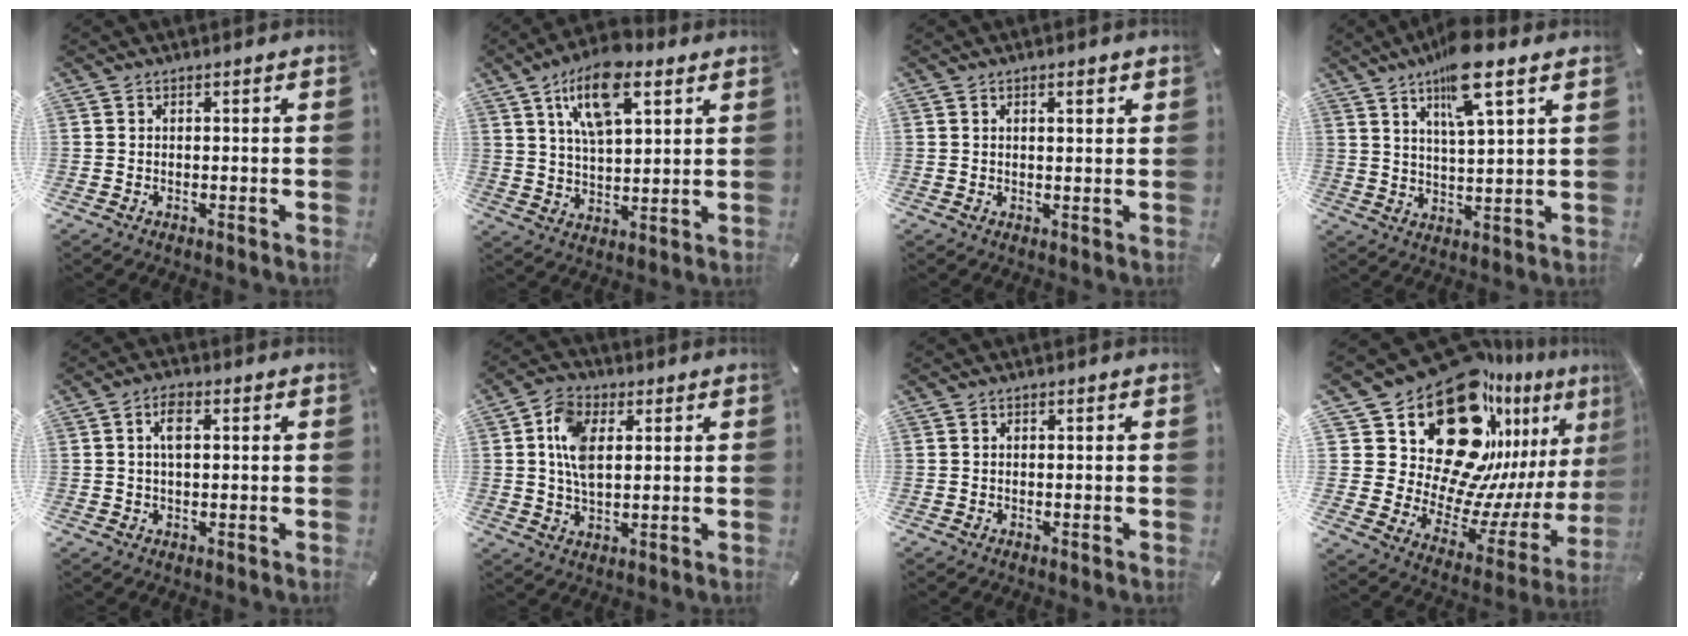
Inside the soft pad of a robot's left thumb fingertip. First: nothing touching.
{"total": 13.7, "force": [7.6, 6.2, 9.6], "torque": [-0.171, -0.017, 0.132]}
{"total": 1.9, "force": [1.0, 0.5, 1.6], "torque": [-0.024, -0.001, 0.014]}
{"total": 11.9, "force": [7.5, 2.8, 8.8], "torque": [-0.146, -0.024, 0.125]}
{"total": 4.5, "force": [1.0, 2.3, 3.7], "torque": [-0.062, 0.005, 0.012]}
{"total": 9.2, "force": [2.2, 5.7, 6.9], "torque": [-0.154, 0.003, 0.037]}
{"total": 0.0}
{"total": 29.2, "force": [18.1, 15.9, 16.6], "torque": [-0.251, -0.174, 0.347]}